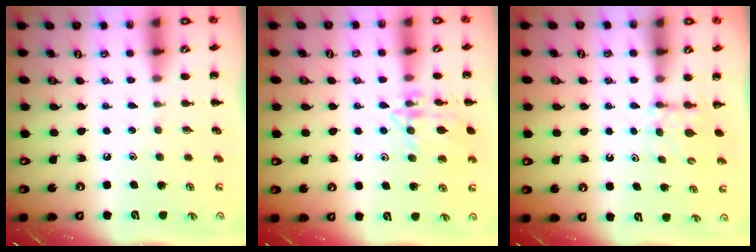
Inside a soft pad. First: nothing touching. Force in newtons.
{"total": 13.5, "press": 13.5, "slide": 0.7}
{"total": 4.5, "press": 4.3, "slide": 1.3}